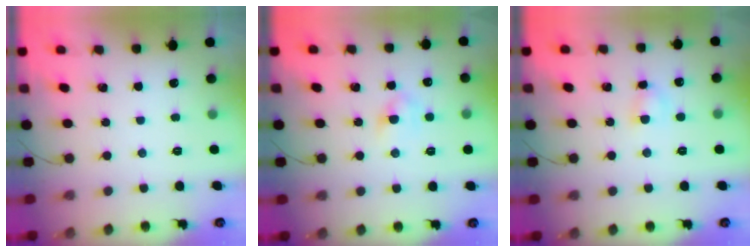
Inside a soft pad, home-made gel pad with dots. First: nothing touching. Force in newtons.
{"total": 4.1, "press": 3.9, "slide": 1.2}
{"total": 4.1, "press": 3.9, "slide": 1.3}